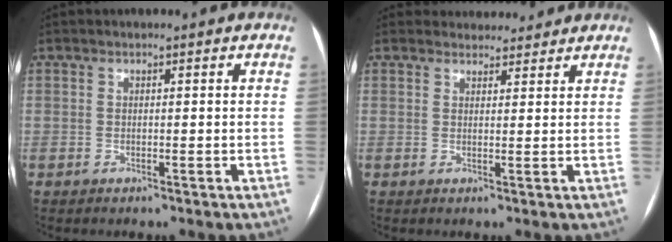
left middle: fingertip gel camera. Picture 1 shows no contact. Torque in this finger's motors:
{"motor_torque": [0.08, -0.21, -0.04, -0.03]}